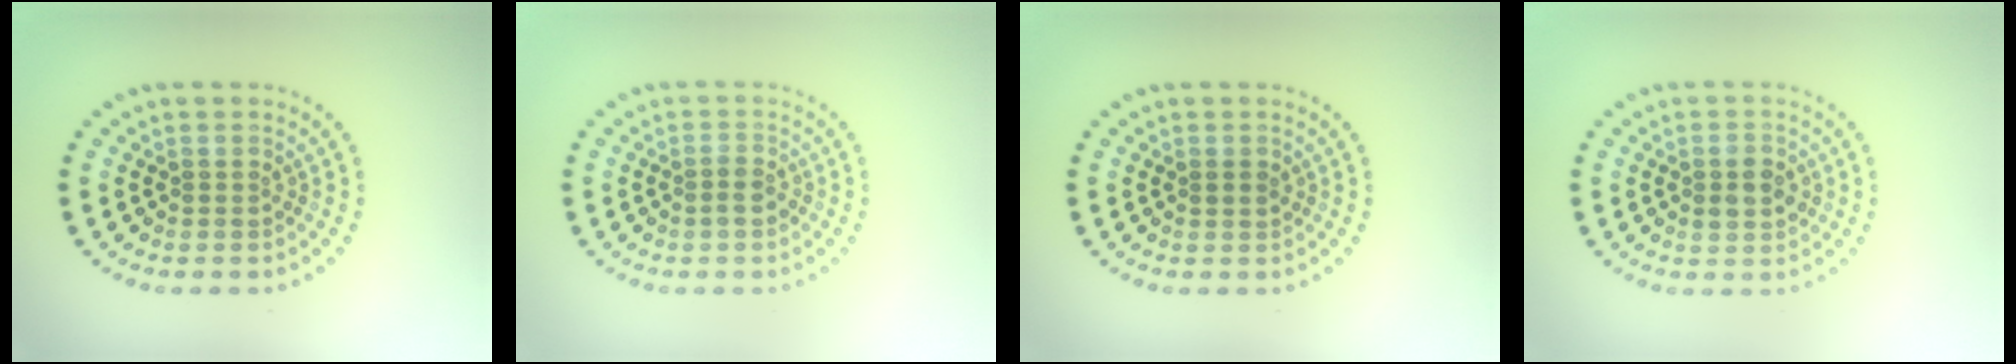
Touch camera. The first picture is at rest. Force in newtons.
{"total": 1.5, "press": 1.3, "slide": 0.8}
{"total": 0.9, "press": 0.8, "slide": 0.3}
{"total": 2.5, "press": 2.4, "slide": 0.1}